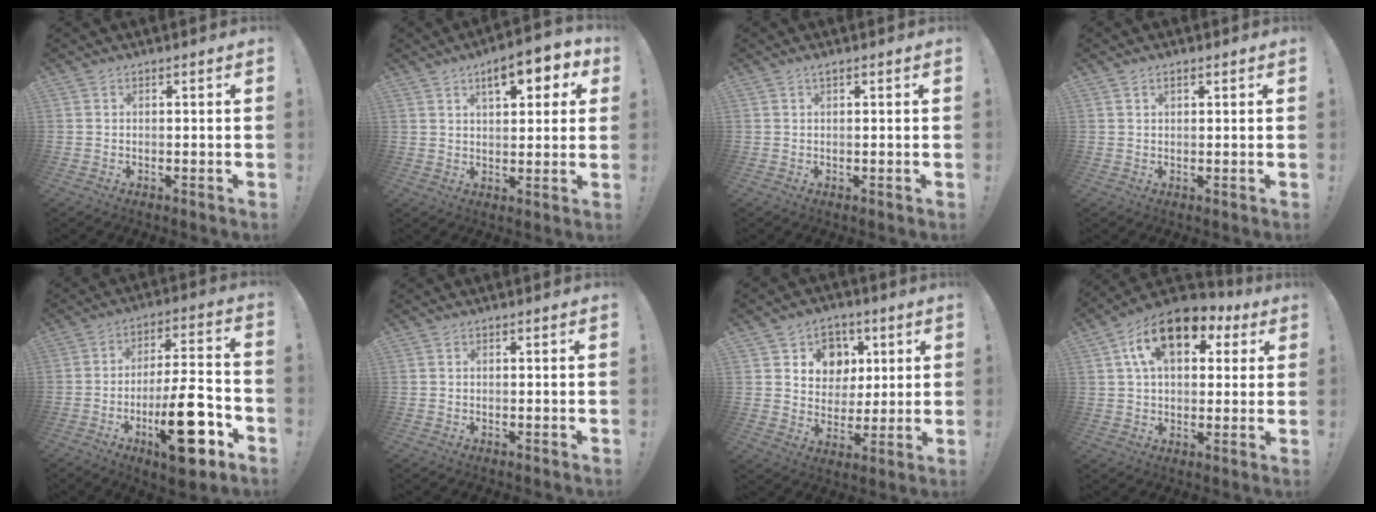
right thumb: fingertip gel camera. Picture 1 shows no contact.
{"total": 10.1, "force": [4.7, 4.2, 7.9], "torque": [-0.102, -0.018, 0.073]}
{"total": 0.8, "force": [0.3, -0.1, 0.7], "torque": [-0.013, 0.000, 0.006]}
{"total": 1.5, "force": [1.0, 0.8, 0.8], "torque": [-0.009, -0.002, 0.016]}
{"total": 20.2, "force": [-8.1, 6.4, 17.4], "torque": [-0.276, 0.046, -0.121]}
{"total": 0.0}
{"total": 9.9, "force": [3.3, 9.1, 2.3], "torque": [-0.020, -0.020, 0.070]}
{"total": 16.2, "force": [6.9, 9.5, 11.1], "torque": [-0.177, -0.017, 0.122]}